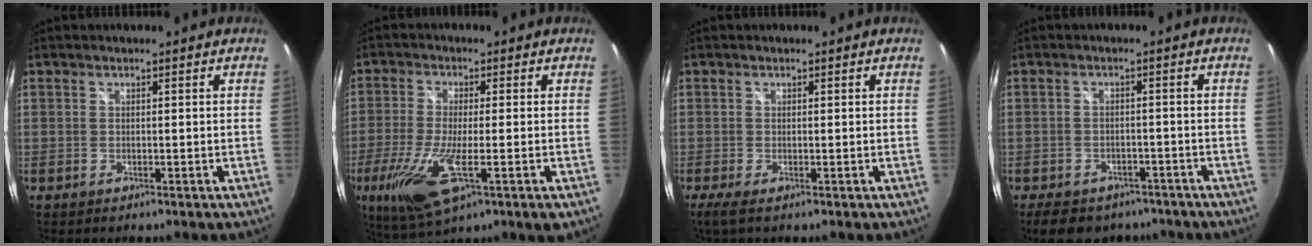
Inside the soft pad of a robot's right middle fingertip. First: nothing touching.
{"total": 13.0, "force": [-4.5, 2.9, 11.8], "torque": [-0.251, -0.040, -0.082]}
{"total": 1.4, "force": [-0.3, -0.1, 1.4], "torque": [-0.029, -0.005, -0.010]}
{"total": 10.7, "force": [-7.9, 5.8, 4.2], "torque": [-0.091, -0.002, -0.108]}